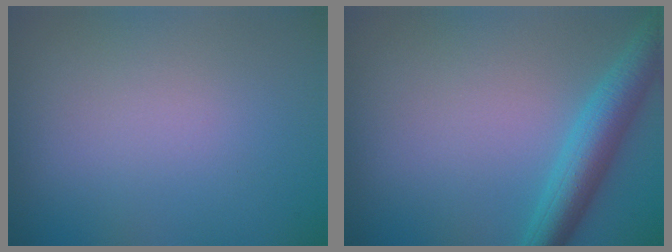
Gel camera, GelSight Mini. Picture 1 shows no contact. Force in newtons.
{"total": 4.4, "press": 4.4, "slide": 0.1}